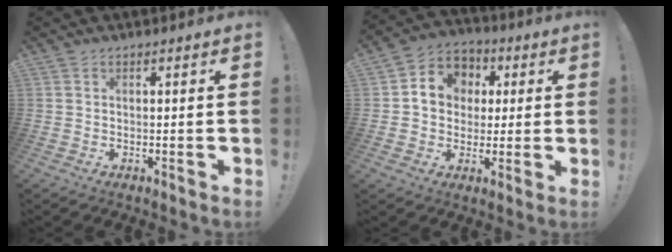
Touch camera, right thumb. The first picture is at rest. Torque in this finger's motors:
{"motor_torque": [0.81, 0.81, 0.14, 0.07, 0.00]}